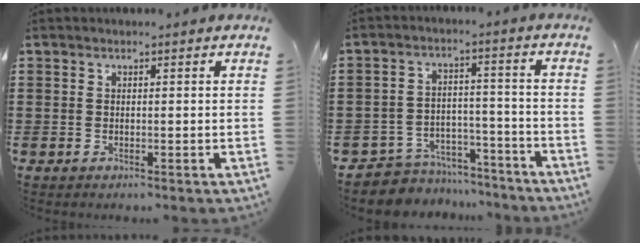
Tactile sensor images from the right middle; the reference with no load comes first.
{"total": 5.6, "force": [-5.4, 1.4, 0.0], "torque": [-0.002, 0.020, -0.111]}